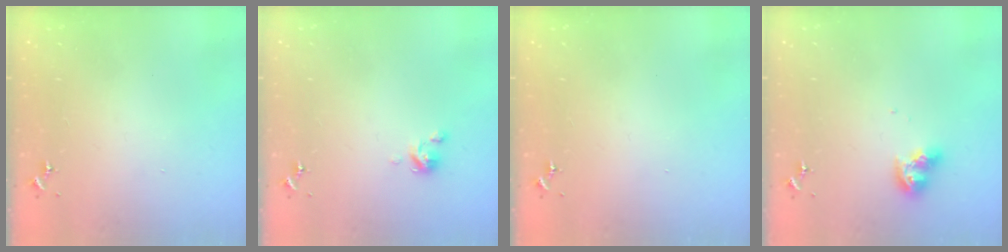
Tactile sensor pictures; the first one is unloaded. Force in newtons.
{"total": 3.8, "press": 3.8, "slide": 0.3}
{"total": 0.0}
{"total": 9.0, "press": 9.0, "slide": 1.0}